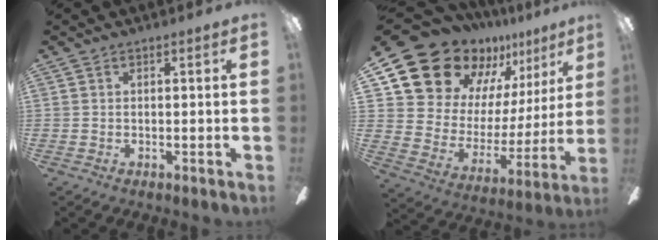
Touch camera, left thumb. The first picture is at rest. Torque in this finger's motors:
{"motor_torque": [1.67, 1.67, 1.38, -1.38, 0.25]}